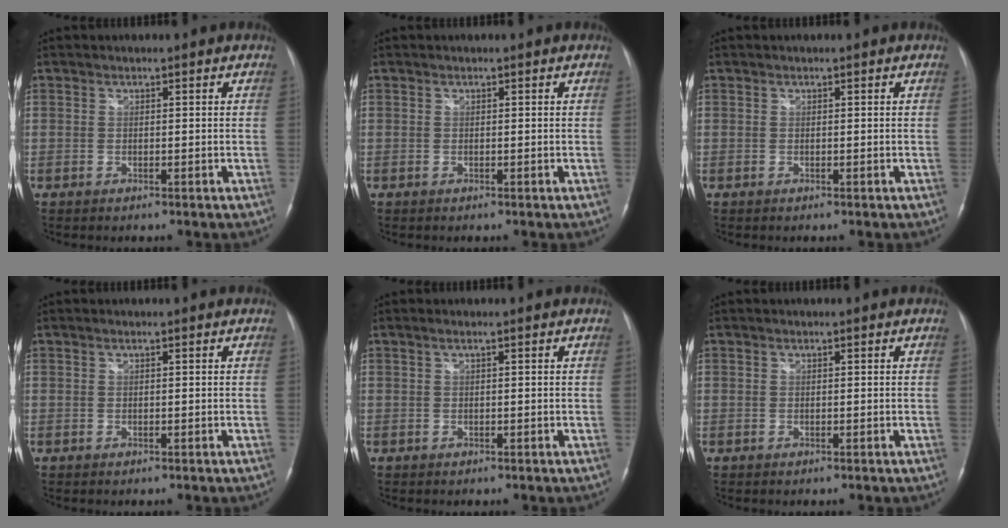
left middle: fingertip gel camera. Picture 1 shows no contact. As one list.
[{"total": 0.0}, {"total": 0.0}, {"total": 0.0}, {"total": 0.7, "force": [0.3, -0.1, 0.6], "torque": [-0.018, 0.011, 0.007]}, {"total": 0.0}]